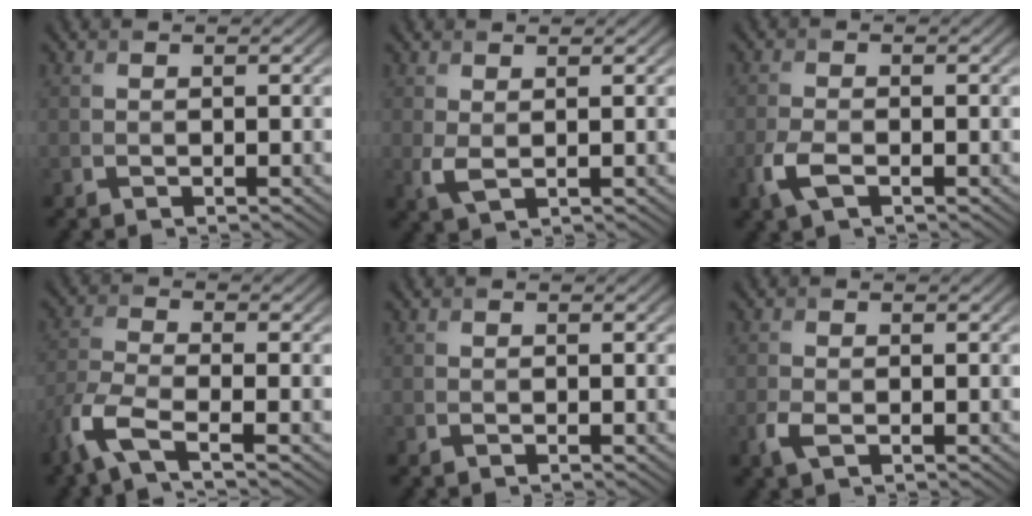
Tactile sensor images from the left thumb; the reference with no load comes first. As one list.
[{"total": 2.0, "force": [0.6, 0.9, 1.7], "torque": [-0.047, -0.003, 0.014]}, {"total": 3.4, "force": [-1.6, 1.5, 2.6], "torque": [-0.065, -0.005, -0.038]}, {"total": 6.0, "force": [-3.7, 1.5, 4.5], "torque": [-0.110, -0.009, -0.094]}, {"total": 0.0}, {"total": 1.9, "force": [-0.8, 1.0, 1.5], "torque": [-0.041, -0.006, -0.017]}]